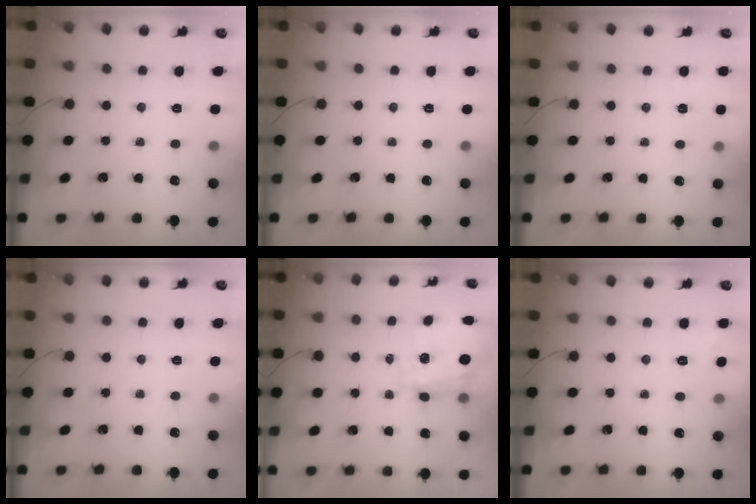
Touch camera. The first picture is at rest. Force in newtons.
{"total": 0.0}
{"total": 2.0, "press": 1.4, "slide": 1.4}
{"total": 0.0}
{"total": 3.4, "press": 3.2, "slide": 1.1}
{"total": 2.9, "press": 1.7, "slide": 2.3}